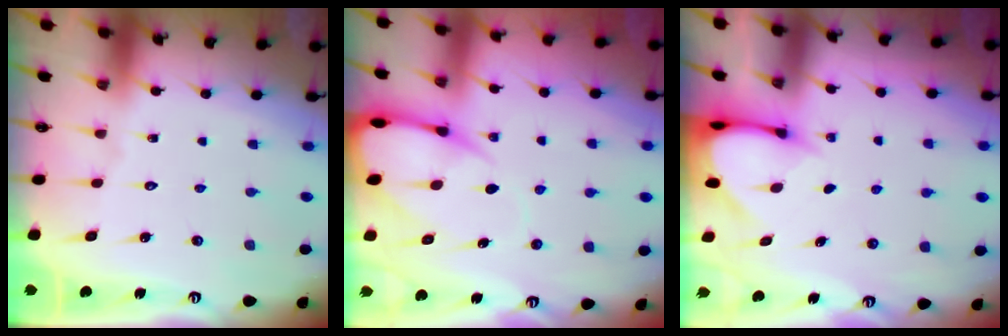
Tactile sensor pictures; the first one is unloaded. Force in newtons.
{"total": 8.7, "press": 8.6, "slide": 1.0}
{"total": 3.4, "press": 3.4, "slide": 0.3}